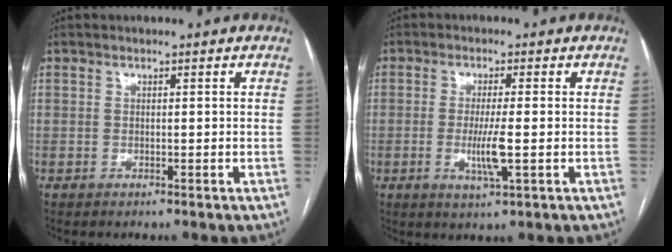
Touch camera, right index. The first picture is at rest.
{"total": 5.1, "force": [-1.0, 0.2, 5.0], "torque": [-0.101, -0.013, -0.017]}